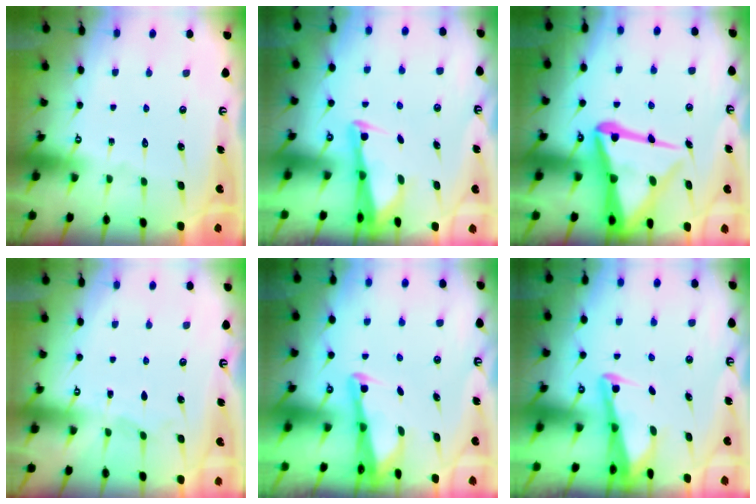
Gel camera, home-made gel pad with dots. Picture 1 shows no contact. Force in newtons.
{"total": 2.4, "press": 2.4, "slide": 0.5}
{"total": 17.2, "press": 17.1, "slide": 1.7}
{"total": 3.5, "press": 3.5, "slide": 0.4}
{"total": 2.6, "press": 2.6, "slide": 0.2}
{"total": 2.5, "press": 2.5, "slide": 0.2}